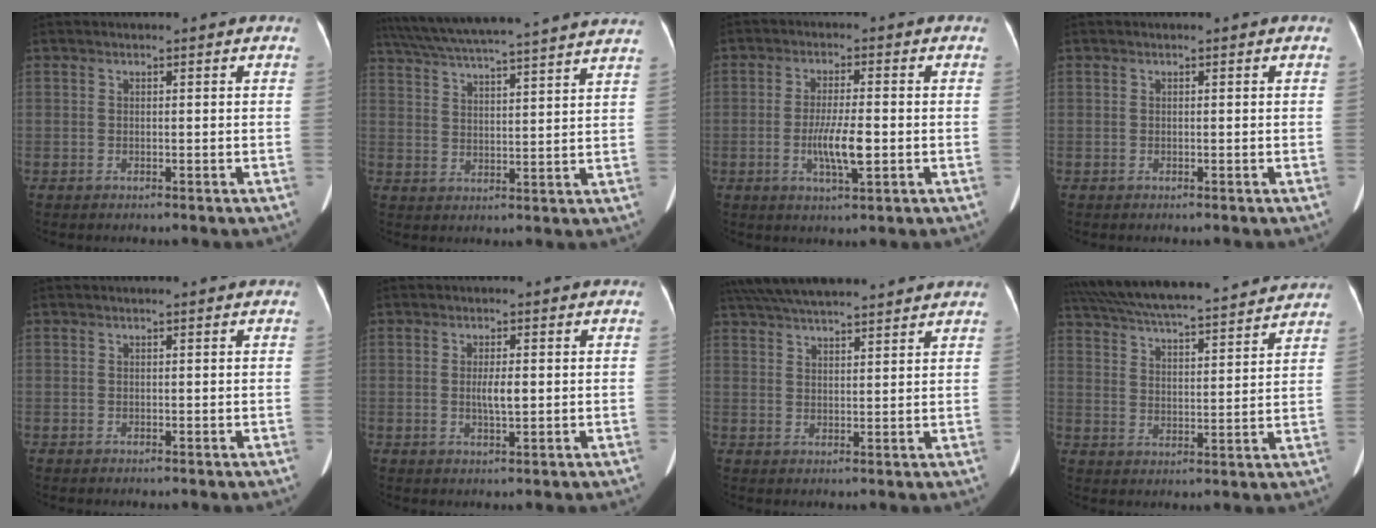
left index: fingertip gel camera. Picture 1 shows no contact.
{"total": 26.0, "force": [23.4, 0.5, 11.3], "torque": [-0.196, 0.009, 0.318]}
{"total": 6.0, "force": [-1.4, 0.8, 5.8], "torque": [-0.111, -0.011, -0.027]}
{"total": 0.0}
{"total": 0.6, "force": [0.5, 0.0, 0.2], "torque": [0.000, 0.010, 0.008]}
{"total": 2.6, "force": [0.0, 0.4, 2.5], "torque": [-0.047, -0.004, -0.001]}
{"total": 16.4, "force": [14.6, 2.4, 7.0], "torque": [-0.127, 0.053, 0.218]}
{"total": 24.5, "force": [22.1, 3.1, 10.0], "torque": [-0.181, 0.023, 0.310]}